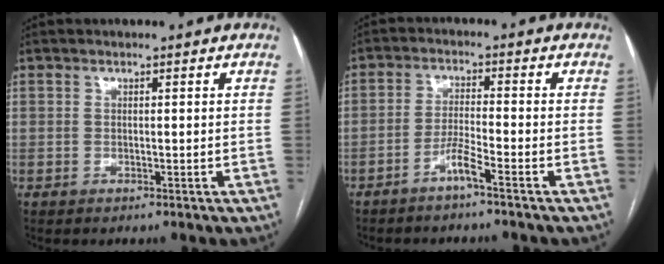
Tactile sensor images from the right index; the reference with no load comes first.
{"total": 3.6, "force": [-2.5, -0.5, 2.5], "torque": [-0.053, 0.000, -0.052]}